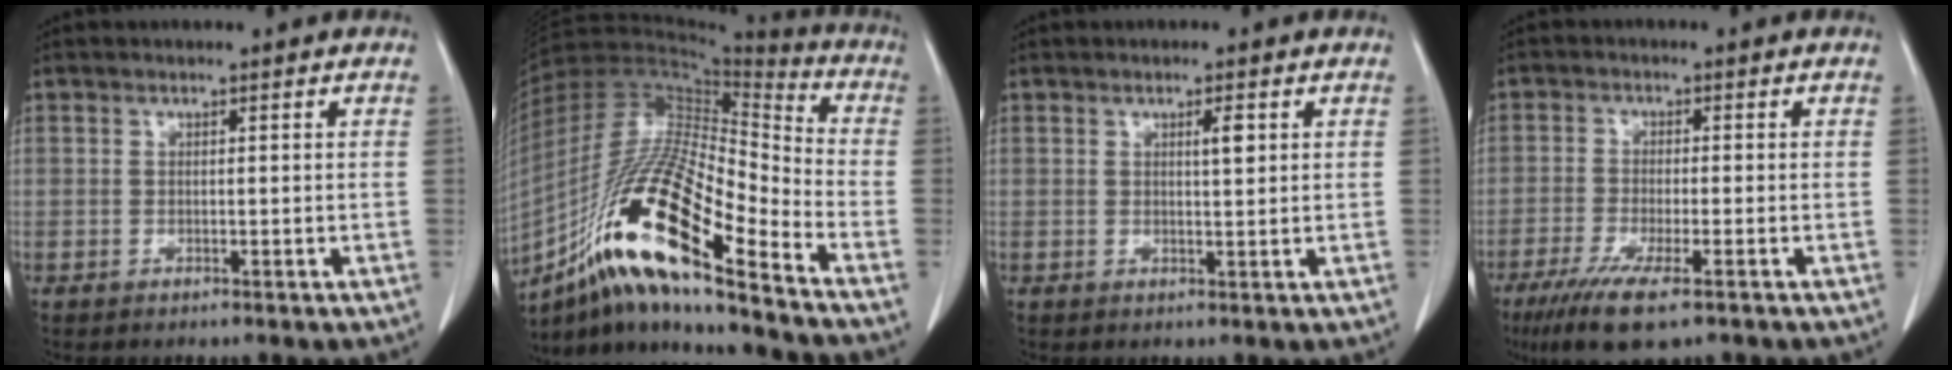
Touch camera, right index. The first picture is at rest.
{"total": 21.0, "force": [-11.9, 2.9, 17.0], "torque": [-0.339, -0.013, -0.215]}
{"total": 2.0, "force": [0.8, 0.2, 1.8], "torque": [-0.030, -0.002, 0.012]}
{"total": 8.7, "force": [-5.4, 1.3, 6.6], "torque": [-0.120, -0.024, -0.089]}